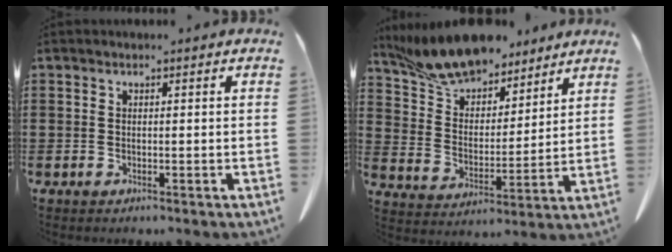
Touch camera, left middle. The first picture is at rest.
{"total": 10.5, "force": [9.6, 3.3, 2.9], "torque": [-0.095, -0.051, 0.178]}